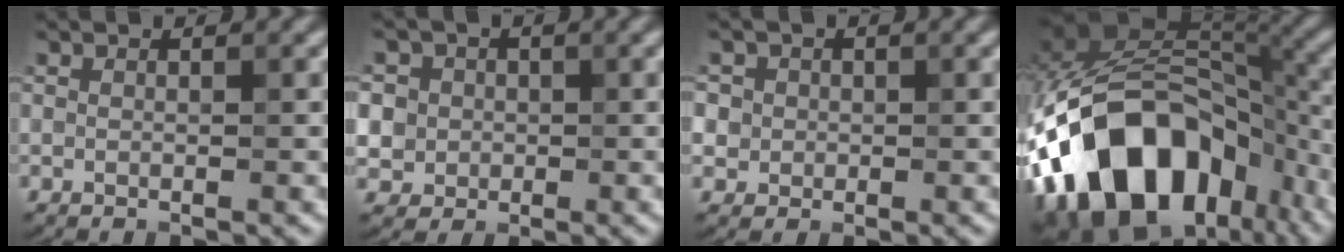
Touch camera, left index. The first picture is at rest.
{"total": 5.6, "force": [1.0, 5.3, 1.8], "torque": [-0.041, 0.030, -0.002]}
{"total": 3.4, "force": [0.8, 3.1, 1.0], "torque": [-0.006, 0.015, 0.005]}
{"total": 18.0, "force": [-7.5, 10.9, 12.2], "torque": [-0.215, 0.006, -0.132]}